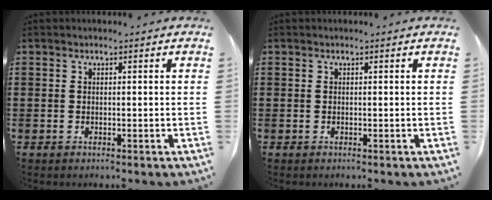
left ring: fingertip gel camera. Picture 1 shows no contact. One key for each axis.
{"total": 0.0}